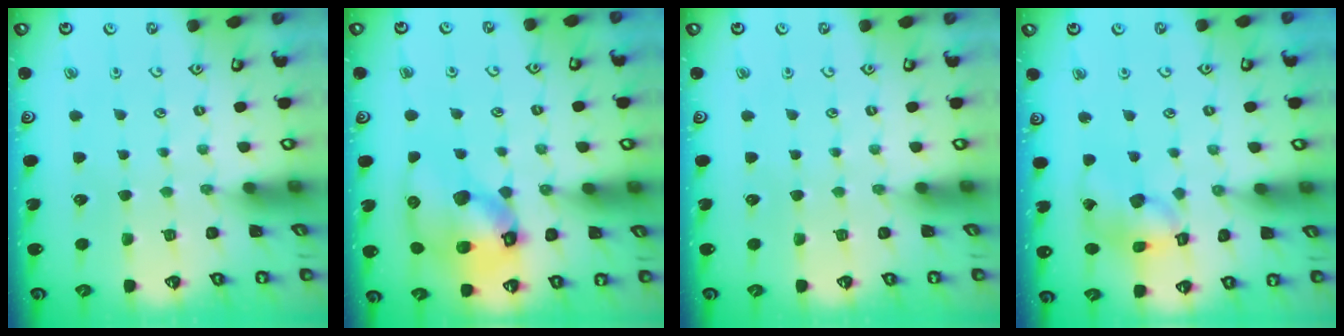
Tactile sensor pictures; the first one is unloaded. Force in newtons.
{"total": 17.1, "press": 16.9, "slide": 2.5}
{"total": 0.0}
{"total": 12.4, "press": 12.2, "slide": 1.7}